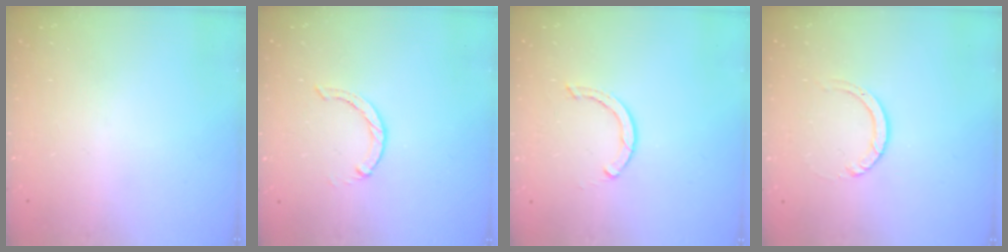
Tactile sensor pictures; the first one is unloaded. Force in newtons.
{"total": 0.0}
{"total": 2.4, "press": 2.4, "slide": 0.0}
{"total": 3.5, "press": 3.5, "slide": 0.3}